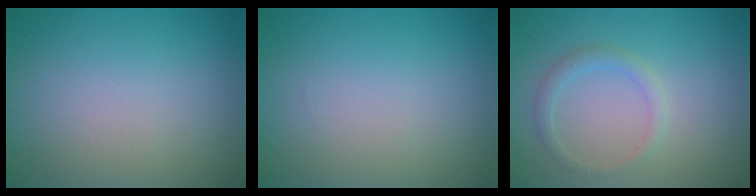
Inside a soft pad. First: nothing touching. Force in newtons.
{"total": 0.0}
{"total": 1.5, "press": 1.5, "slide": 0.1}